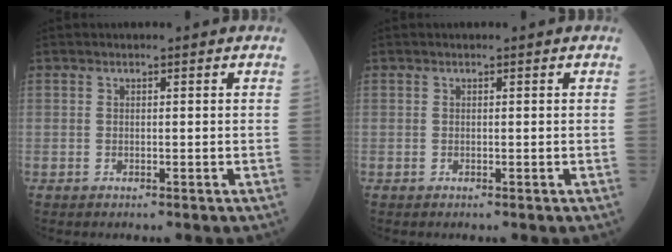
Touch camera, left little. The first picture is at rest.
{"total": 0.0}